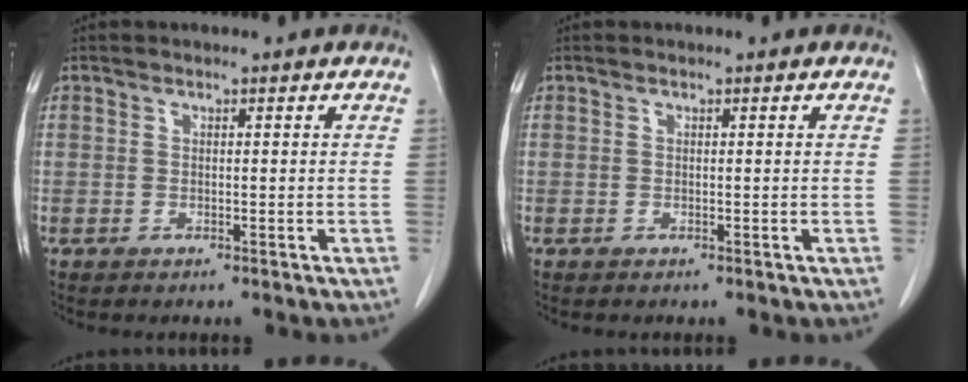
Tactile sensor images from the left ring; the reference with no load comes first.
{"total": 0.0}